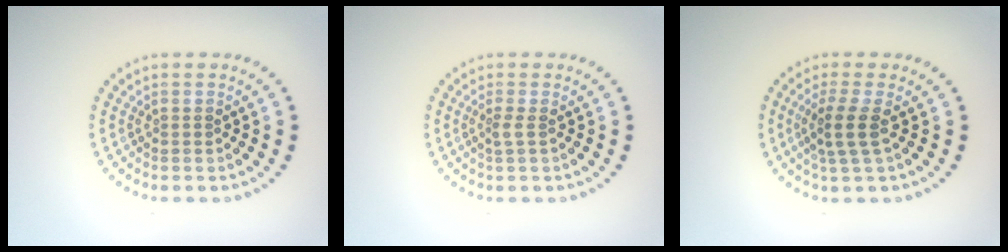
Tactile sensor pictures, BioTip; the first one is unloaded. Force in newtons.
{"total": 0.9, "press": 0.6, "slide": 0.7}
{"total": 2.6, "press": 2.1, "slide": 1.6}